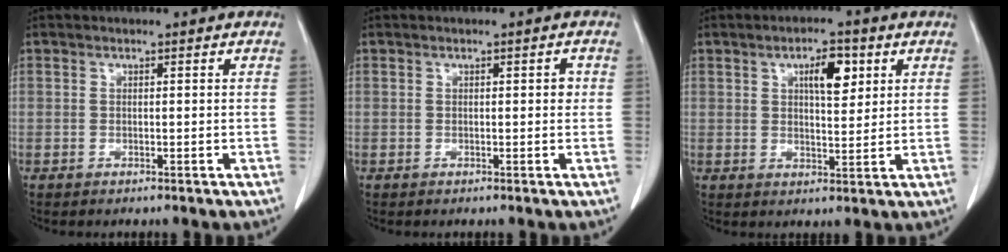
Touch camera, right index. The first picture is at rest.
{"total": 1.0, "force": [0.1, 0.4, 0.9], "torque": [-0.009, 0.002, 0.002]}
{"total": 5.9, "force": [2.4, 2.1, 5.0], "torque": [-0.081, 0.005, 0.041]}